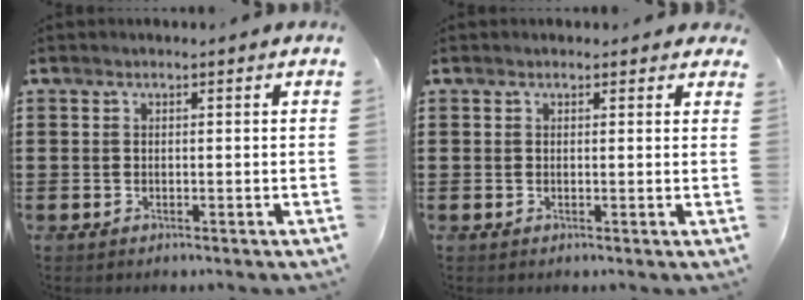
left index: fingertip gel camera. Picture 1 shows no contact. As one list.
[{"total": 0.8, "force": [0.6, 0.5, 0.1], "torque": [-0.004, 0.005, 0.011]}]